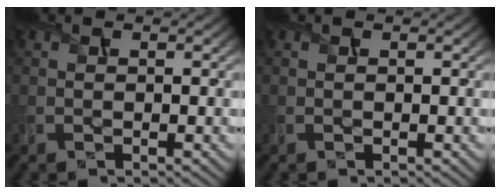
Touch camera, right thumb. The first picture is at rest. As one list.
[{"total": 0.0}]